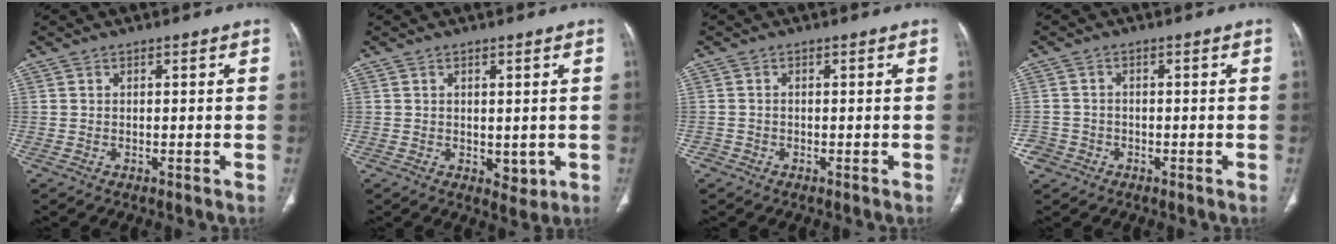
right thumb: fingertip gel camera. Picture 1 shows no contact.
{"total": 2.8, "force": [0.1, 2.0, 2.0], "torque": [-0.018, -0.008, 0.011]}
{"total": 1.2, "force": [-0.7, 0.9, -0.1], "torque": [0.000, 0.005, -0.018]}
{"total": 3.1, "force": [-1.6, 2.7, 0.1], "torque": [0.007, 0.015, -0.033]}